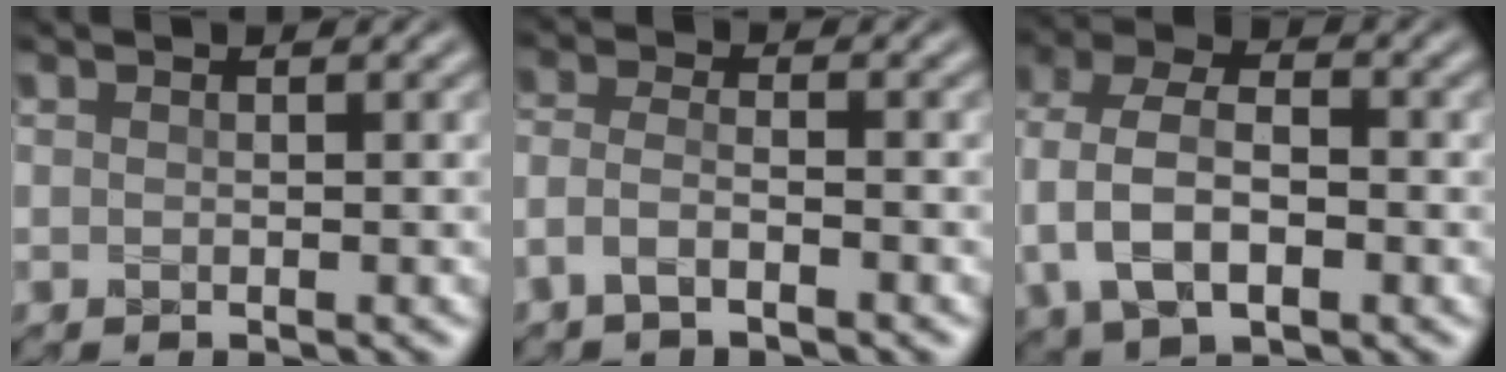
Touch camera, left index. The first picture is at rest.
{"total": 2.4, "force": [-1.6, 0.7, 1.6], "torque": [-0.039, 0.003, -0.042]}
{"total": 7.0, "force": [-1.0, 4.4, 5.3], "torque": [-0.112, 0.008, -0.027]}